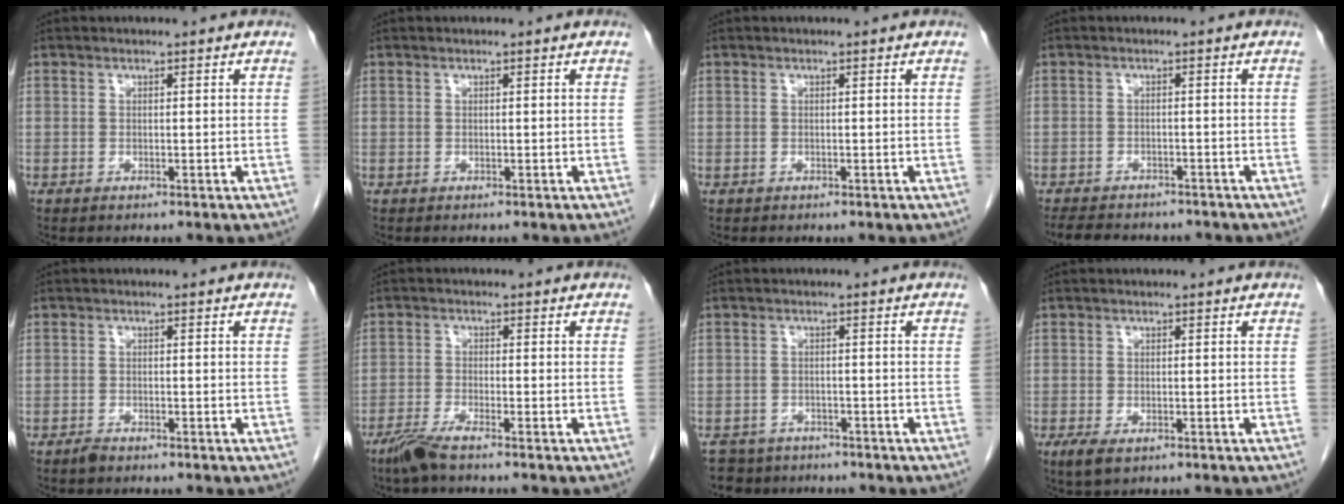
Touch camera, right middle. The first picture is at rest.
{"total": 0.0}
{"total": 0.0}
{"total": 10.2, "force": [-8.9, 3.6, 3.6], "torque": [-0.070, -0.002, -0.116]}
{"total": 1.1, "force": [-1.0, 0.3, 0.4], "torque": [-0.013, -0.001, -0.017]}
{"total": 3.7, "force": [-2.9, 0.0, 2.4], "torque": [-0.056, -0.009, -0.063]}
{"total": 6.4, "force": [-5.4, 3.4, 0.5], "torque": [-0.007, -0.002, -0.079]}
{"total": 2.8, "force": [-1.5, 1.2, 2.1], "torque": [-0.044, -0.005, -0.021]}